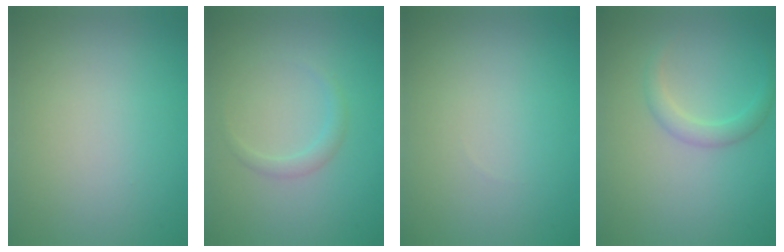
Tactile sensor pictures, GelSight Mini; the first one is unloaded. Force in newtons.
{"total": 1.2, "press": 1.1, "slide": 0.2}
{"total": 0.0}
{"total": 1.7, "press": 1.7, "slide": 0.1}